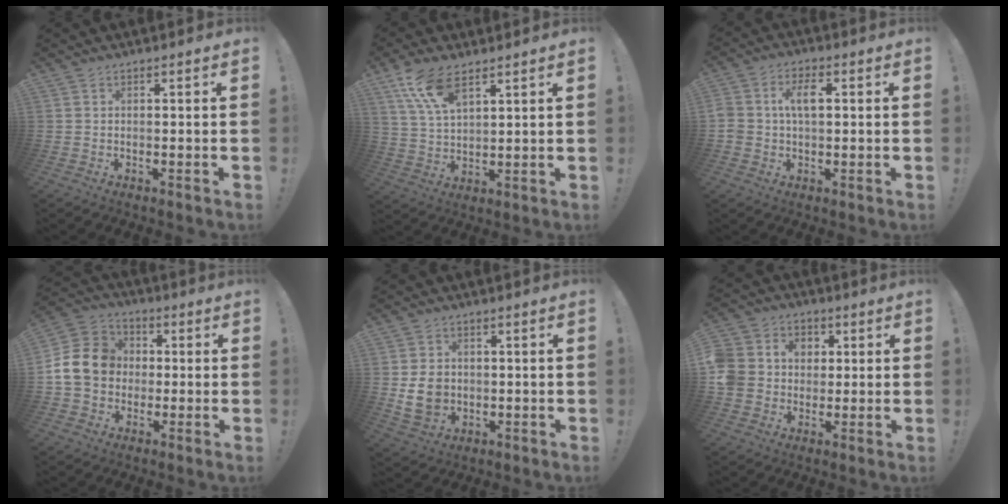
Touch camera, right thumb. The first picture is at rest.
{"total": 10.7, "force": [6.8, 4.3, 7.1], "torque": [-0.138, -0.023, 0.130]}
{"total": 6.9, "force": [0.8, 4.5, 5.2], "torque": [-0.087, 0.014, 0.013]}
{"total": 15.1, "force": [0.7, 12.9, 7.8], "torque": [-0.143, 0.015, 0.021]}
{"total": 8.5, "force": [-0.3, 6.9, 4.9], "torque": [-0.083, 0.002, -0.004]}
{"total": 10.1, "force": [-0.2, 9.5, 3.6], "torque": [-0.055, 0.009, 0.004]}